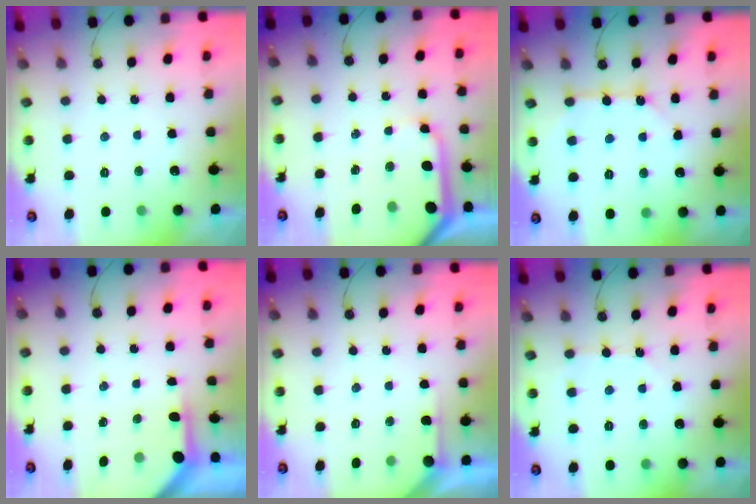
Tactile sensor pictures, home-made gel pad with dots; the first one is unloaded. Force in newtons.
{"total": 9.6, "press": 9.6, "slide": 1.2}
{"total": 7.6, "press": 7.6, "slide": 0.7}
{"total": 3.6, "press": 3.6, "slide": 0.3}
{"total": 2.9, "press": 2.9, "slide": 0.2}
{"total": 2.5, "press": 2.4, "slide": 0.4}